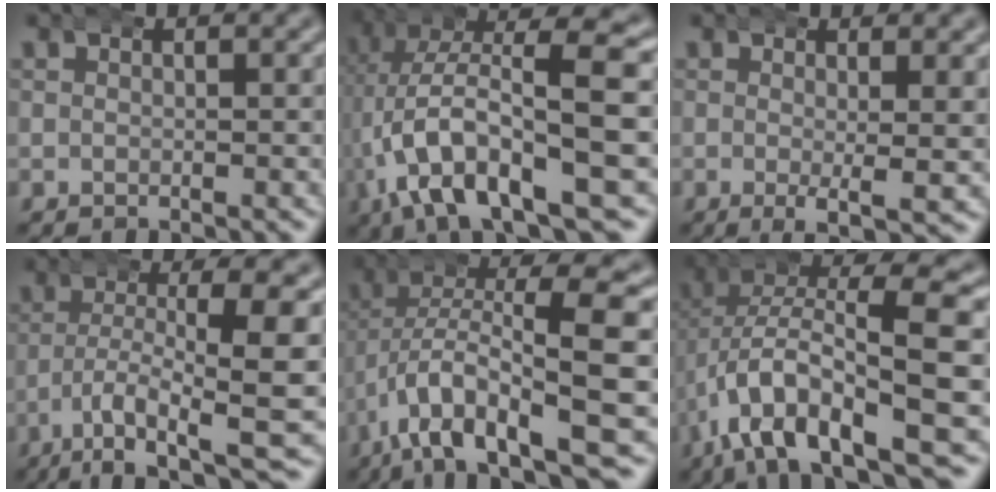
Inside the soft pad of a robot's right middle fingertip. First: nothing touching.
{"total": 11.5, "force": [-1.4, 5.4, 10.1], "torque": [-0.187, -0.011, -0.010]}
{"total": 3.3, "force": [-0.8, 0.8, 3.1], "torque": [-0.055, -0.012, -0.013]}
{"total": 12.3, "force": [-9.0, 3.3, 7.6], "torque": [-0.104, -0.029, -0.127]}
{"total": 13.2, "force": [-6.6, 5.6, 9.9], "torque": [-0.173, -0.038, -0.082]}
{"total": 11.7, "force": [-3.9, 5.6, 9.5], "torque": [-0.178, -0.027, -0.045]}